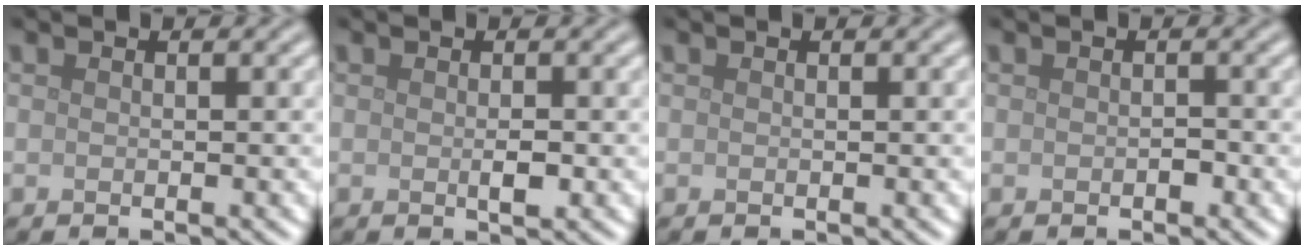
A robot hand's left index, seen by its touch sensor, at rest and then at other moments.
{"total": 1.2, "force": [-0.2, 0.4, 1.1], "torque": [-0.022, -0.003, -0.001]}
{"total": 0.0}
{"total": 0.7, "force": [-0.2, 0.4, 0.5], "torque": [-0.008, 0.000, -0.002]}